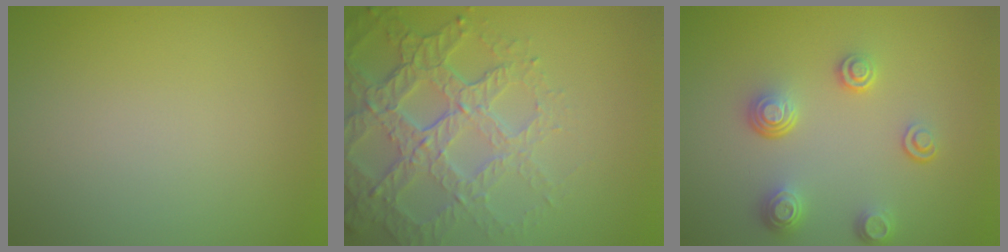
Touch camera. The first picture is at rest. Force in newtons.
{"total": 7.6, "press": 5.3, "slide": 5.4}
{"total": 3.8, "press": 2.8, "slide": 2.5}